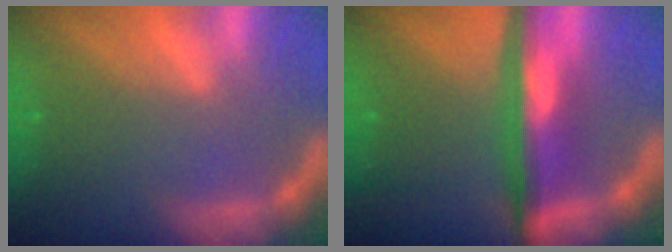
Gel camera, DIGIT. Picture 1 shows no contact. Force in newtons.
{"total": 7.5}